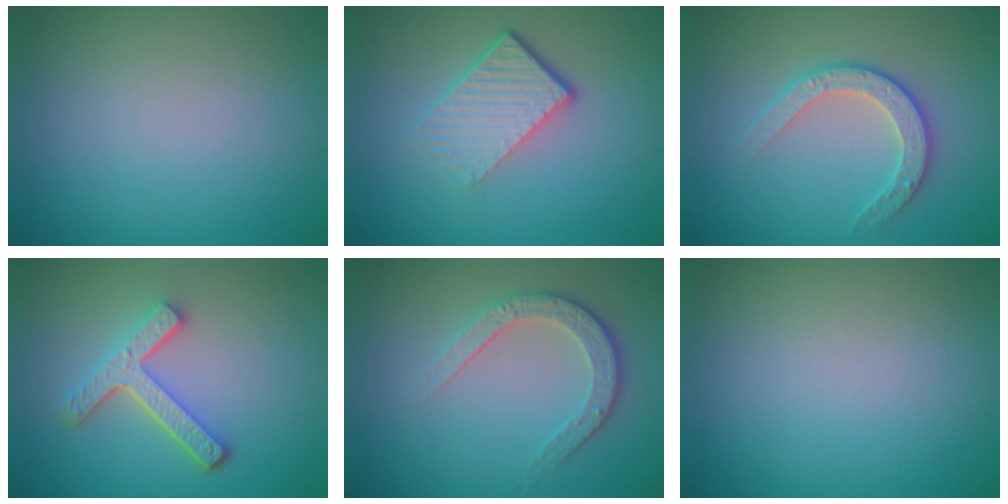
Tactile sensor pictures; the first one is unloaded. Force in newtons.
{"total": 4.6, "press": 2.9, "slide": 3.6}
{"total": 3.0, "press": 2.8, "slide": 1.0}
{"total": 4.3, "press": 3.3, "slide": 2.7}
{"total": 3.5, "press": 2.8, "slide": 2.1}
{"total": 0.0}